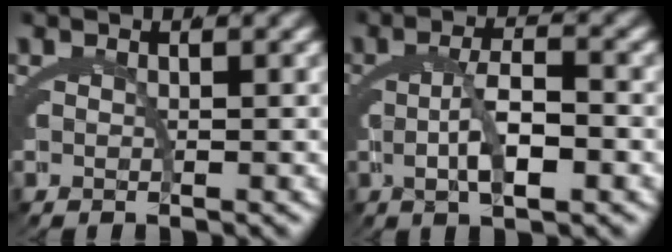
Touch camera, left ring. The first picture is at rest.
{"total": 4.1, "force": [-0.7, 1.1, 3.8], "torque": [-0.055, 0.002, -0.011]}